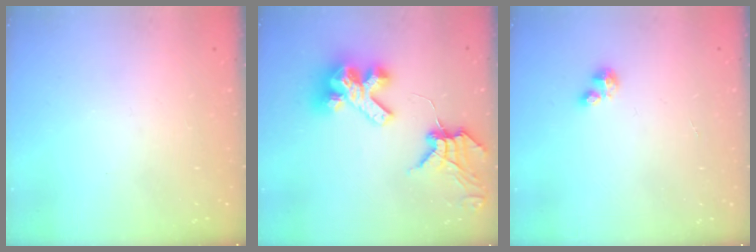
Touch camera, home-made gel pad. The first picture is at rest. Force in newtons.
{"total": 14.1, "press": 14.0, "slide": 1.7}
{"total": 2.1, "press": 2.1, "slide": 0.2}